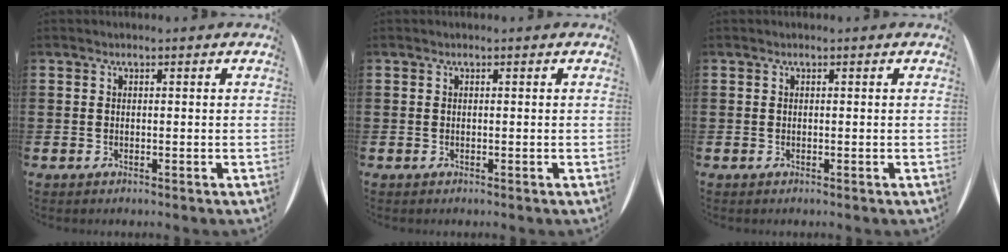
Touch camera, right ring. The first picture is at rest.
{"total": 0.0}
{"total": 0.0}